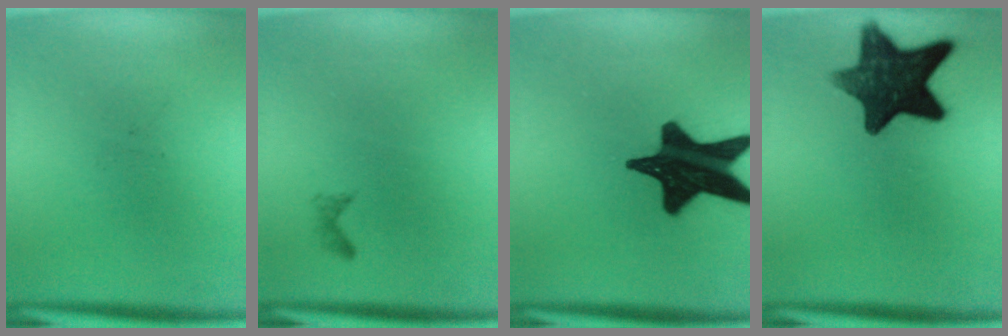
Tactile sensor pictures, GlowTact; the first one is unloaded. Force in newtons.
{"total": 0.6}
{"total": 18.6}
{"total": 12.9}